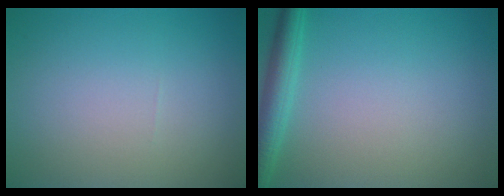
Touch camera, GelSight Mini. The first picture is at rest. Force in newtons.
{"total": 3.0, "press": 3.0, "slide": 0.2}